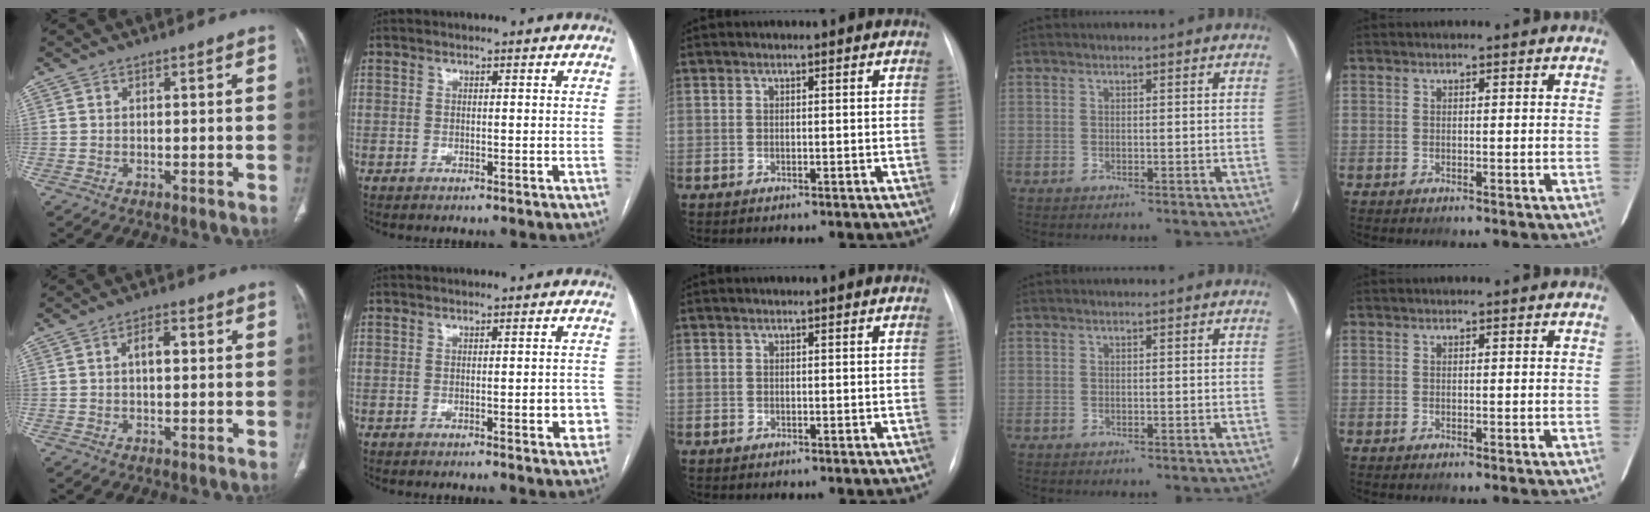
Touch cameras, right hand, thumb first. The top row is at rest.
{"thumb": {"total": 3.9, "force": [0.7, 1.9, 3.3], "torque": [-0.051, 0.009, 0.010]}, "index": {"total": 3.4, "force": [-1.1, 0.9, 3.1], "torque": [-0.030, 0.003, -0.012]}}